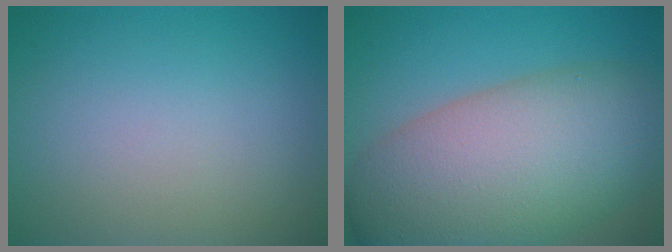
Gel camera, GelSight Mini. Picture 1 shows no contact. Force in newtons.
{"total": 12.8, "press": 12.8, "slide": 0.5}